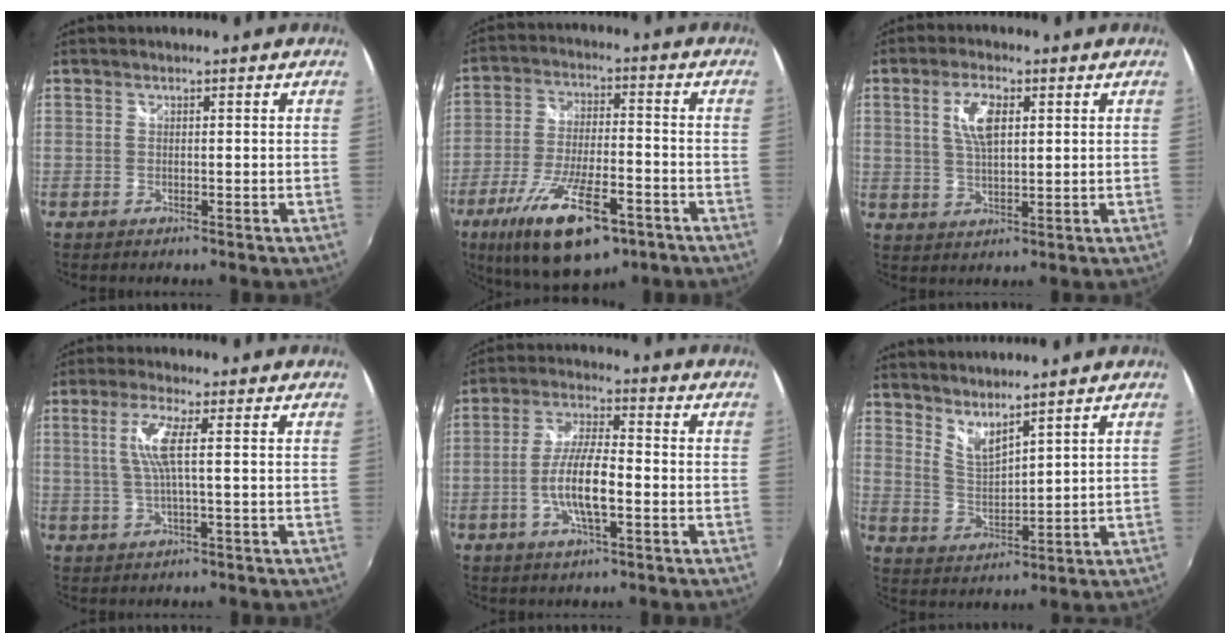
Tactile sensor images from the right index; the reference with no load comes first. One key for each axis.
{"total": 18.3, "fx": -10.5, "fy": 6.5, "fz": 13.5, "tx": -0.262, "ty": -0.035, "tz": -0.174}
{"total": 6.6, "fx": 2.0, "fy": 2.8, "fz": 5.6, "tx": -0.106, "ty": 0.006, "tz": 0.039}
{"total": 5.7, "fx": 0.8, "fy": -0.1, "fz": 5.7, "tx": -0.114, "ty": -0.002, "tz": 0.021}
{"total": 9.3, "fx": -2.7, "fy": 2.2, "fz": 8.7, "tx": -0.175, "ty": 0.001, "tz": -0.050}
{"total": 6.3, "fx": 5.5, "fy": 1.1, "fz": 3.0, "tx": -0.052, "ty": -0.009, "tz": 0.106}